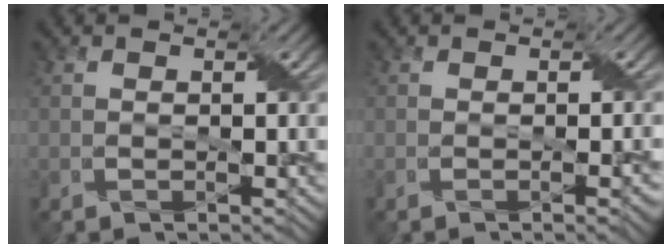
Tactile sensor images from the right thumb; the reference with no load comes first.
{"total": 2.3, "force": [-0.4, 0.7, 2.1], "torque": [-0.021, 0.004, -0.008]}